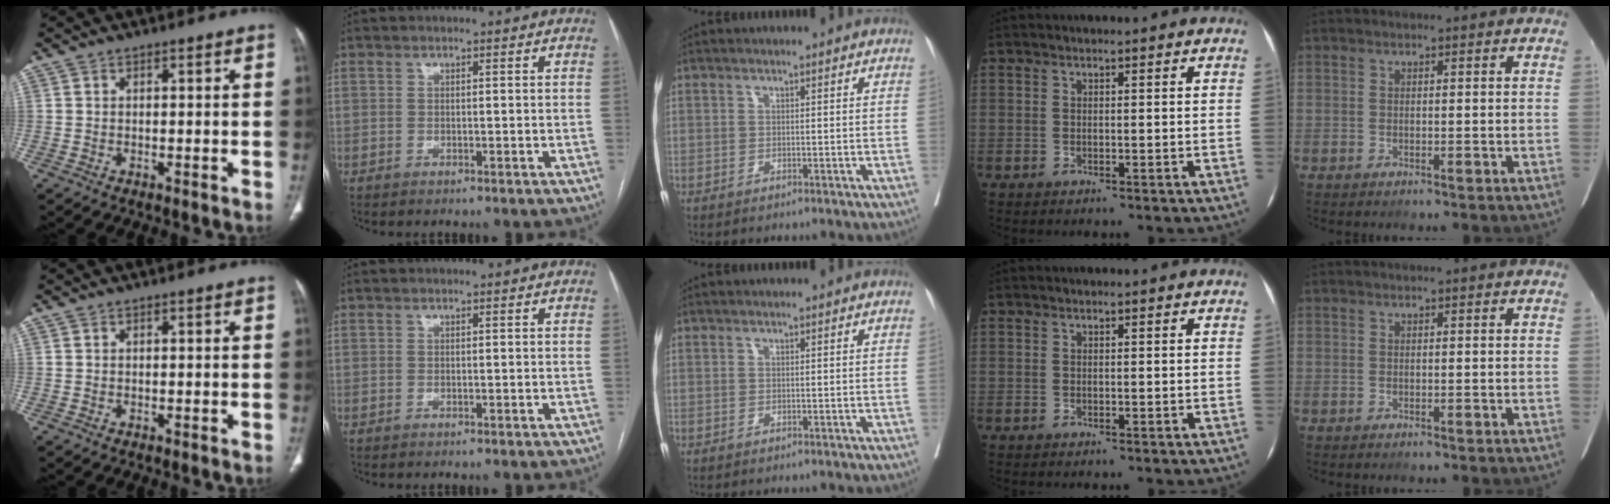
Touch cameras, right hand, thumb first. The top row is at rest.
{}